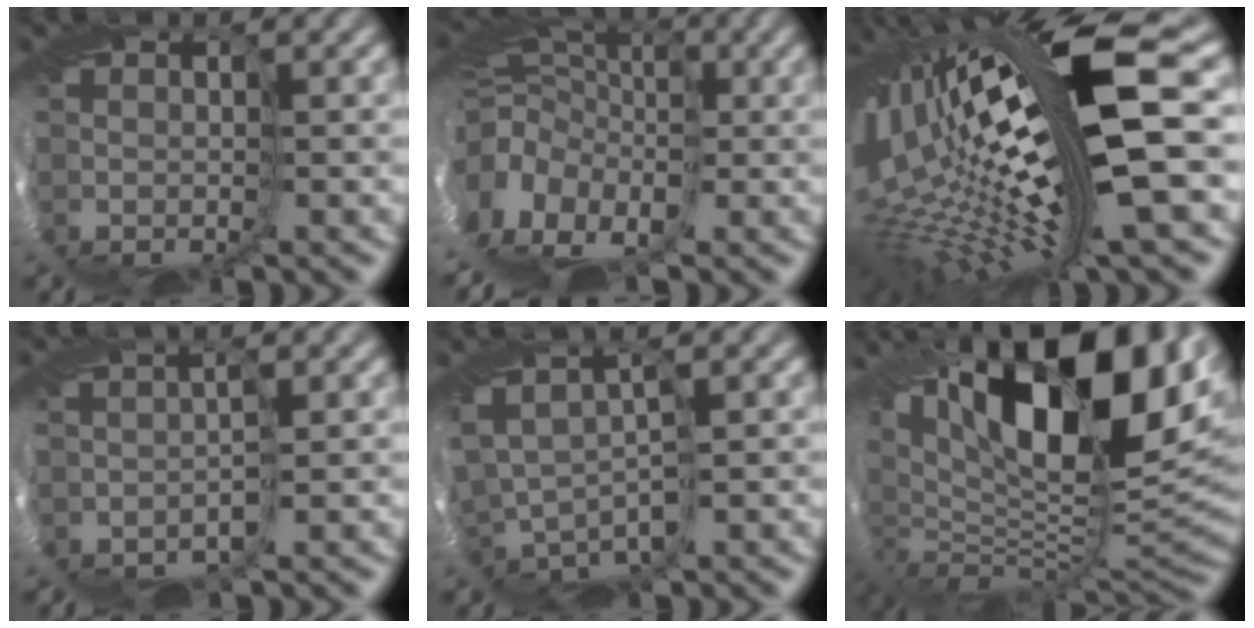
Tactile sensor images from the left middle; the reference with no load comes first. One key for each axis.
{"total": 7.8, "fx": -4.0, "fy": 5.2, "fz": 4.3, "tx": -0.116, "ty": 0.020, "tz": -0.046}
{"total": 16.8, "fx": 0.5, "fy": 3.5, "fz": 16.4, "tx": -0.293, "ty": -0.021, "tz": 0.017}
{"total": 1.5, "fx": -1.4, "fy": 0.5, "fz": -0.2, "tx": -0.011, "ty": -0.003, "tz": -0.017}
{"total": 2.1, "fx": 0.0, "fy": 1.3, "fz": 1.6, "tx": -0.066, "ty": 0.007, "tz": 0.019}
{"total": 16.1, "fx": 5.4, "fy": 7.6, "fz": 13.2, "tx": -0.256, "ty": 0.025, "tz": 0.102}